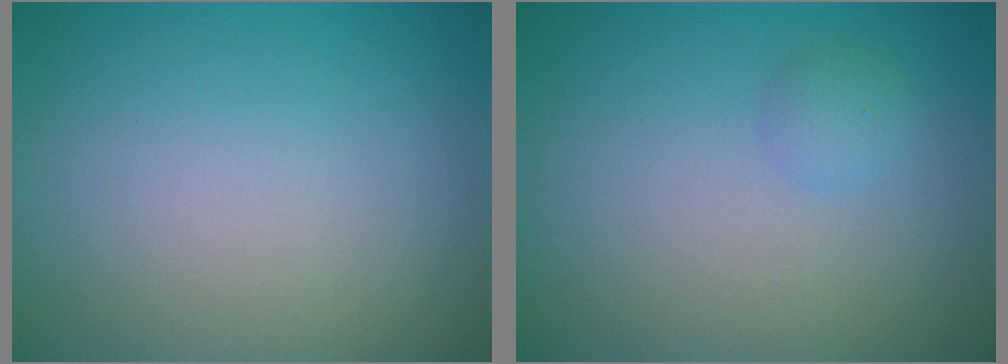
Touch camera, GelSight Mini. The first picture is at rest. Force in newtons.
{"total": 1.1, "press": 1.1, "slide": 0.1}